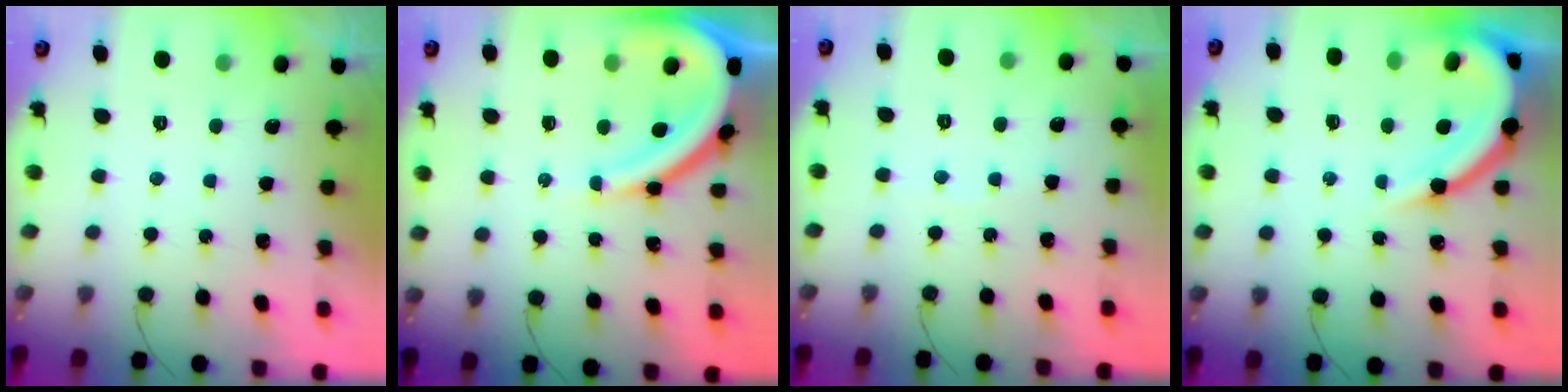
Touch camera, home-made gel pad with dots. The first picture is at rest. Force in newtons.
{"total": 13.6, "press": 13.5, "slide": 1.2}
{"total": 2.4, "press": 2.3, "slide": 0.3}
{"total": 11.5, "press": 11.4, "slide": 1.0}